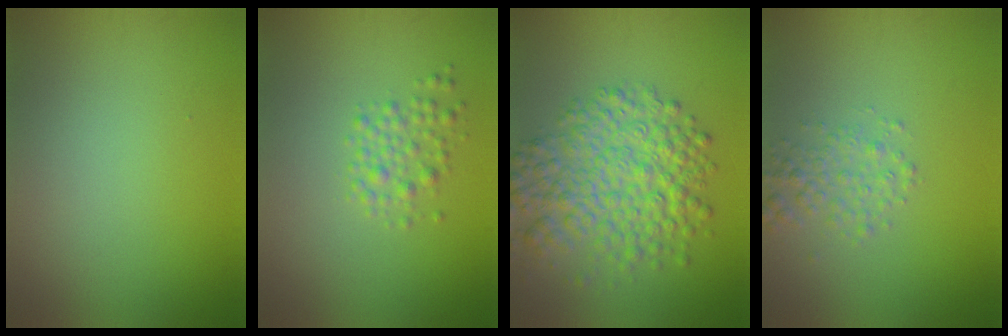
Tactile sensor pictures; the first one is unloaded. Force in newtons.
{"total": 2.0, "press": 2.0, "slide": 0.0}
{"total": 7.4, "press": 7.4, "slide": 0.2}
{"total": 2.2, "press": 2.2, "slide": 0.1}